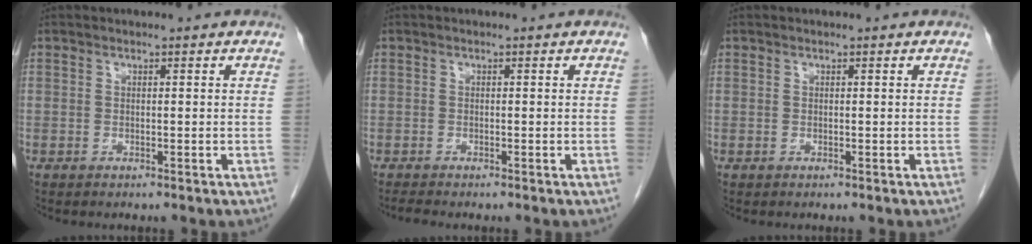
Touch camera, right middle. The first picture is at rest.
{"total": 1.0, "force": [-0.9, -0.2, 0.3], "torque": [-0.014, -0.005, -0.019]}
{"total": 0.0}